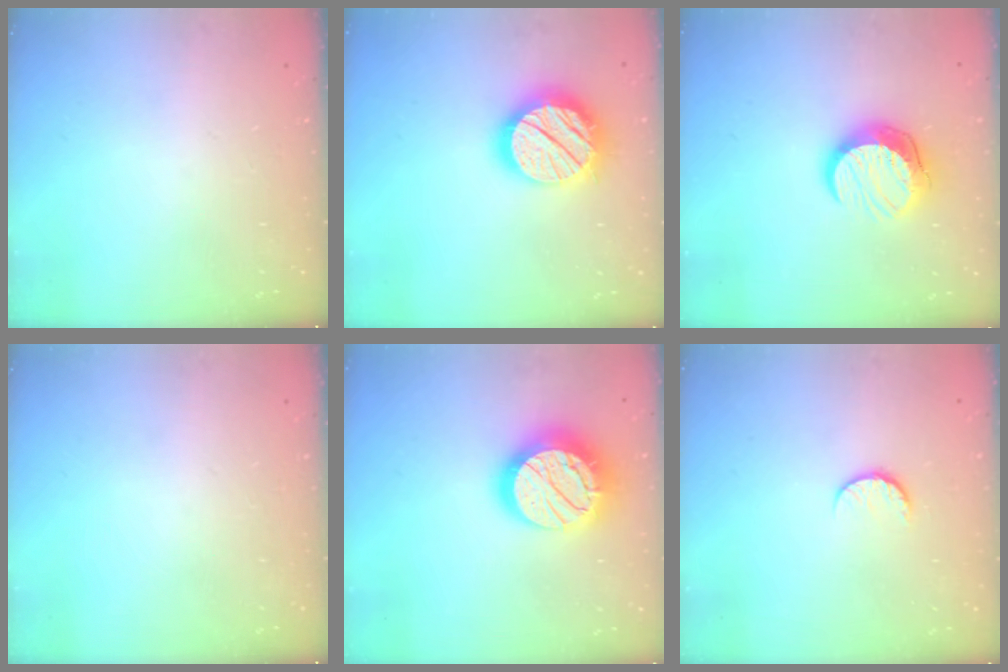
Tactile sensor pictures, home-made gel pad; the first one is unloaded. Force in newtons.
{"total": 19.3, "press": 19.3, "slide": 1.5}
{"total": 12.3, "press": 12.2, "slide": 0.9}
{"total": 0.0}
{"total": 20.3, "press": 20.3, "slide": 1.5}
{"total": 6.8, "press": 6.8, "slide": 0.7}